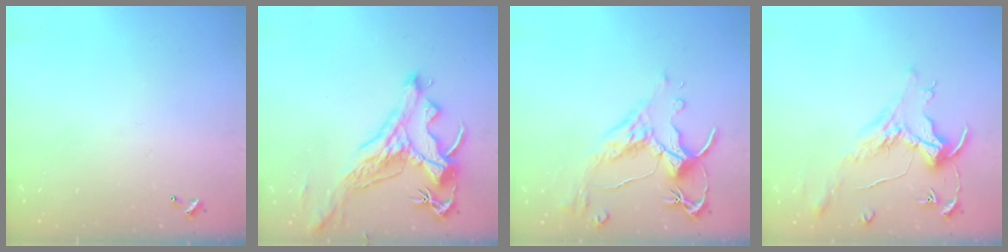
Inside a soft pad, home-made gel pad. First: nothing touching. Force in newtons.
{"total": 2.2, "press": 1.7, "slide": 1.3}
{"total": 3.1, "press": 2.7, "slide": 1.4}
{"total": 1.6, "press": 1.4, "slide": 0.7}